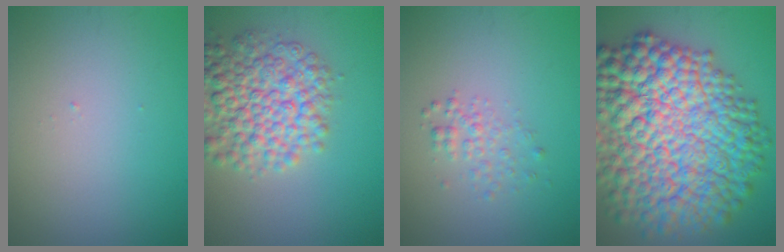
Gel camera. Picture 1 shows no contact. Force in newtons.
{"total": 7.5, "press": 7.5, "slide": 0.3}
{"total": 1.7, "press": 1.7, "slide": 0.1}
{"total": 17.3, "press": 17.2, "slide": 0.4}